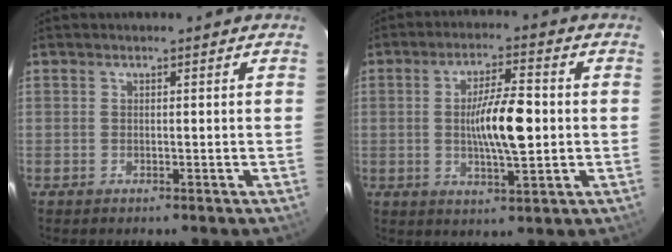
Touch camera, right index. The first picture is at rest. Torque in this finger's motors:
{"motor_torque": [0.68, -0.12, 0.49, 0.15]}